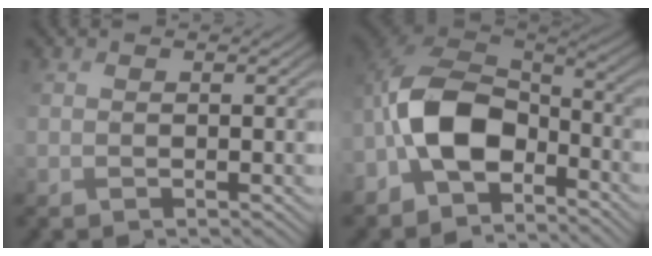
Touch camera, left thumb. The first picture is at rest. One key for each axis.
{"total": 10.5, "fx": -4.2, "fy": 5.9, "fz": 7.6, "tx": -0.159, "ty": 0.009, "tz": -0.096}